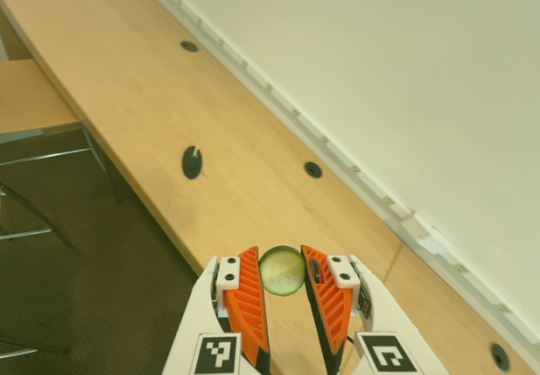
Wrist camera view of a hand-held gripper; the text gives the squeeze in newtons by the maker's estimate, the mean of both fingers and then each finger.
{"total": 9.5, "left": 9.3, "right": 9.6}